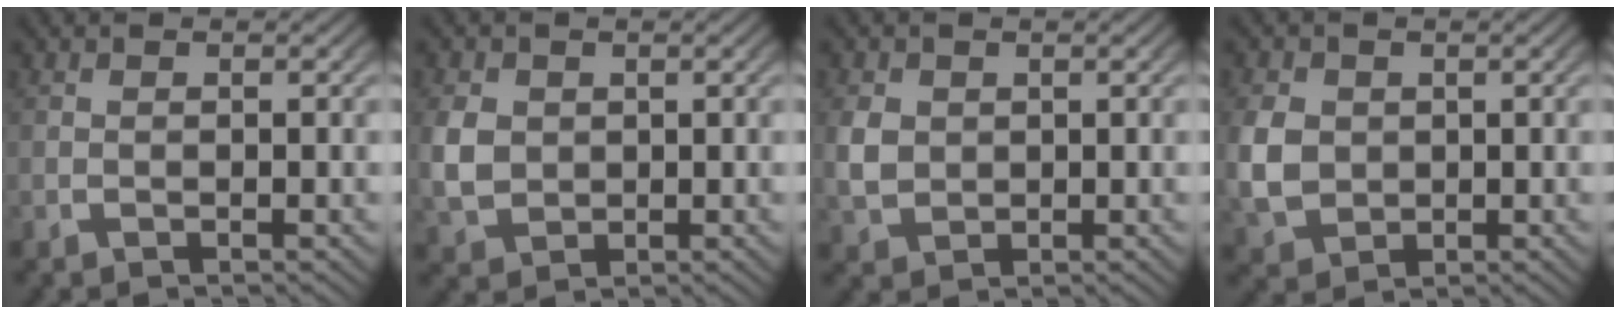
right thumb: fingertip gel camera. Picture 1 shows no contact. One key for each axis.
{"total": 3.8, "fx": 0.4, "fy": 3.2, "fz": 2.0, "tx": -0.055, "ty": -0.012, "tz": 0.021}
{"total": 2.9, "fx": 0.4, "fy": 2.5, "fz": 1.4, "tx": -0.037, "ty": -0.008, "tz": 0.021}
{"total": 5.0, "fx": 0.1, "fy": 4.2, "fz": 2.7, "tx": -0.080, "ty": -0.021, "tz": 0.020}